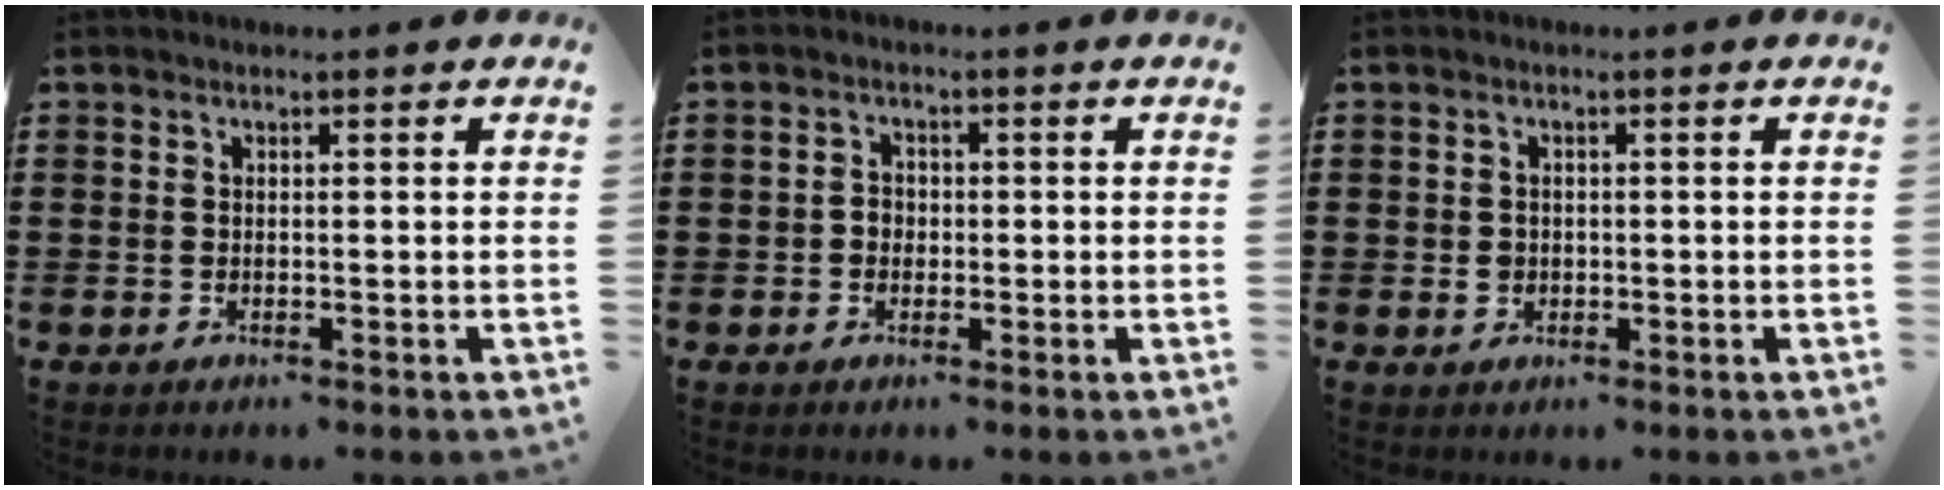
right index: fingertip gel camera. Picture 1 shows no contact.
{"total": 1.8, "force": [-0.5, 1.6, 0.7], "torque": [-0.018, 0.005, -0.011]}
{"total": 1.4, "force": [-0.1, 1.2, 0.7], "torque": [-0.016, 0.004, -0.003]}